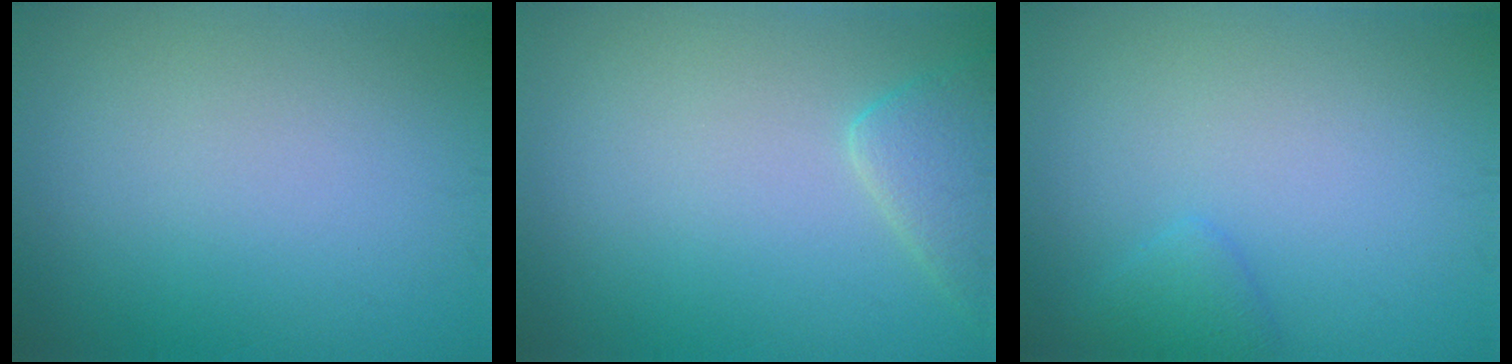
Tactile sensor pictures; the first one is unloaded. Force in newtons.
{"total": 2.9, "press": 2.9, "slide": 0.2}
{"total": 1.3, "press": 1.3, "slide": 0.0}